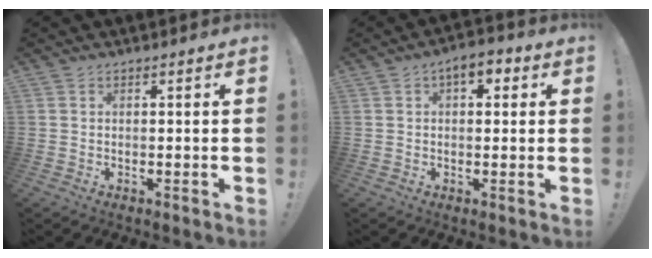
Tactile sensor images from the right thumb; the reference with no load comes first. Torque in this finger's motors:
{"motor_torque": [0.82, 0.88, 0.62, 0.10, 0.00]}